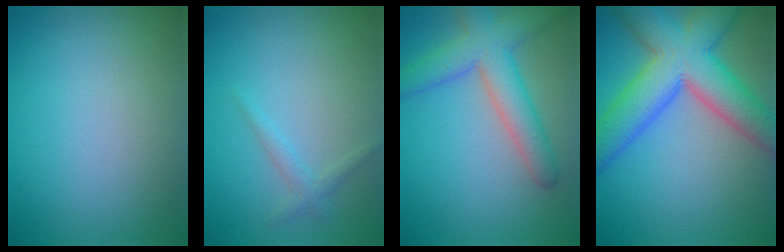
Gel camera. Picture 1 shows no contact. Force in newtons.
{"total": 1.2, "press": 1.2, "slide": 0.1}
{"total": 5.5, "press": 5.5, "slide": 0.3}
{"total": 10.2, "press": 10.2, "slide": 0.3}